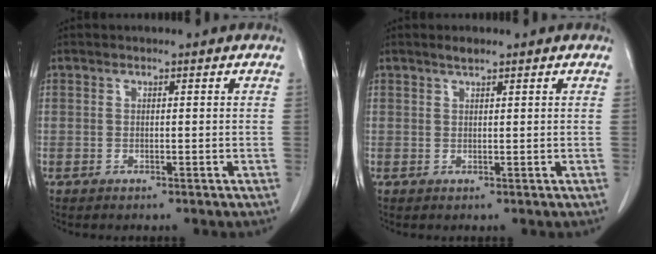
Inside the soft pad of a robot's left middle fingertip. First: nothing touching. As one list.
[{"total": 1.3, "force": [1.1, 0.2, 0.8], "torque": [-0.019, 0.001, 0.023]}]